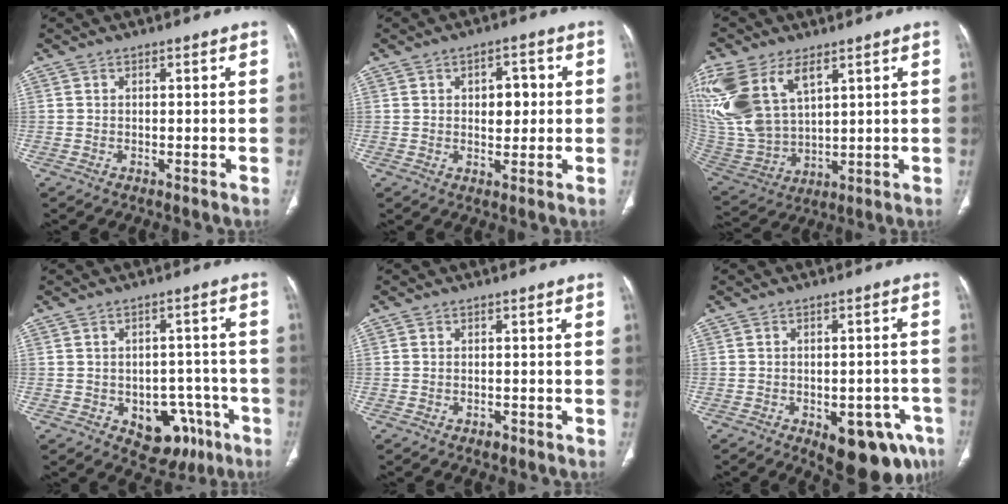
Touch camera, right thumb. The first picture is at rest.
{"total": 5.8, "force": [1.0, 3.5, 4.5], "torque": [-0.042, 0.001, 0.014]}
{"total": 21.4, "force": [9.9, 12.2, 14.5], "torque": [-0.338, -0.014, 0.210]}
{"total": 10.7, "force": [-4.8, 7.3, 6.1], "torque": [-0.039, 0.037, -0.051]}
{"total": 1.3, "force": [-0.8, 0.9, 0.6], "torque": [-0.009, 0.004, -0.008]}
{"total": 13.4, "force": [-6.9, 6.4, 9.6], "torque": [-0.081, 0.028, -0.077]}